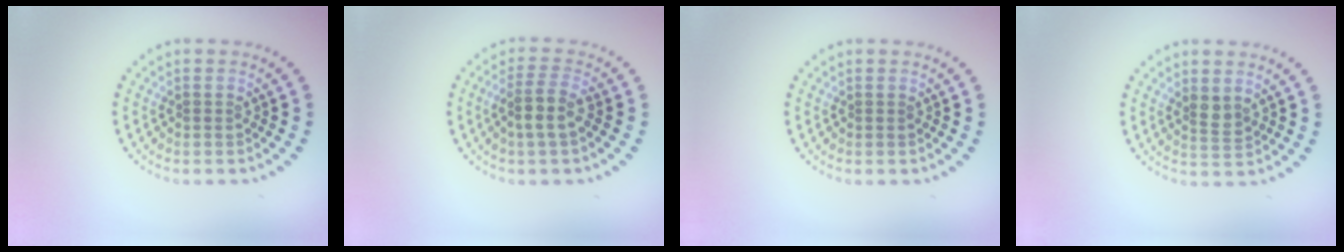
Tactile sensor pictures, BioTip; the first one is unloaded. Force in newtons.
{"total": 2.6, "press": 2.2, "slide": 1.3}
{"total": 0.0}
{"total": 1.7, "press": 1.4, "slide": 0.8}